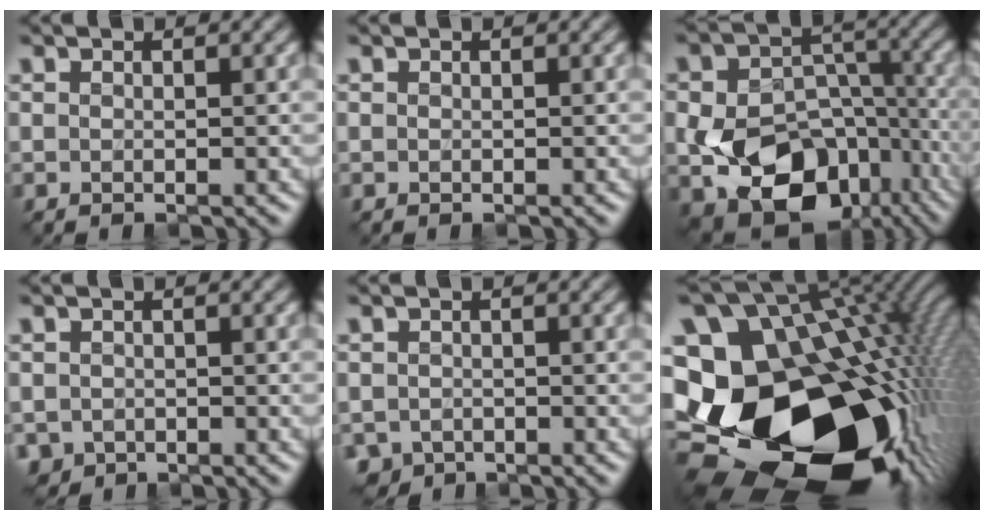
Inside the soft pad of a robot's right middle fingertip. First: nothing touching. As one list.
[{"total": 0.0}, {"total": 13.1, "force": [-5.0, 9.0, 8.0], "torque": [-0.127, -0.010, -0.081]}, {"total": 1.5, "force": [-0.9, 1.2, 0.3], "torque": [-0.002, -0.009, -0.019]}, {"total": 2.1, "force": [-1.5, 1.4, 0.4], "torque": [-0.003, -0.011, -0.031]}, {"total": 23.0, "force": [-3.6, 17.4, 14.6], "torque": [-0.252, -0.044, -0.073]}]